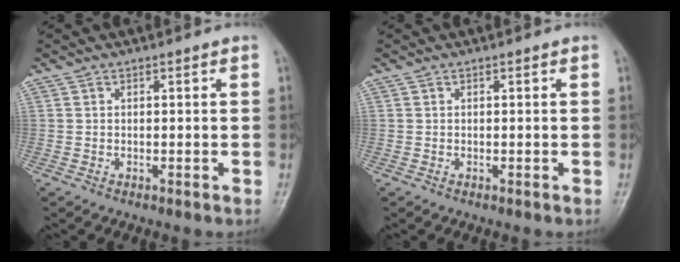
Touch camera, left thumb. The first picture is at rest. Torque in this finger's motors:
{"motor_torque": [0.00, 0.00, -0.08, -0.07, 0.00]}